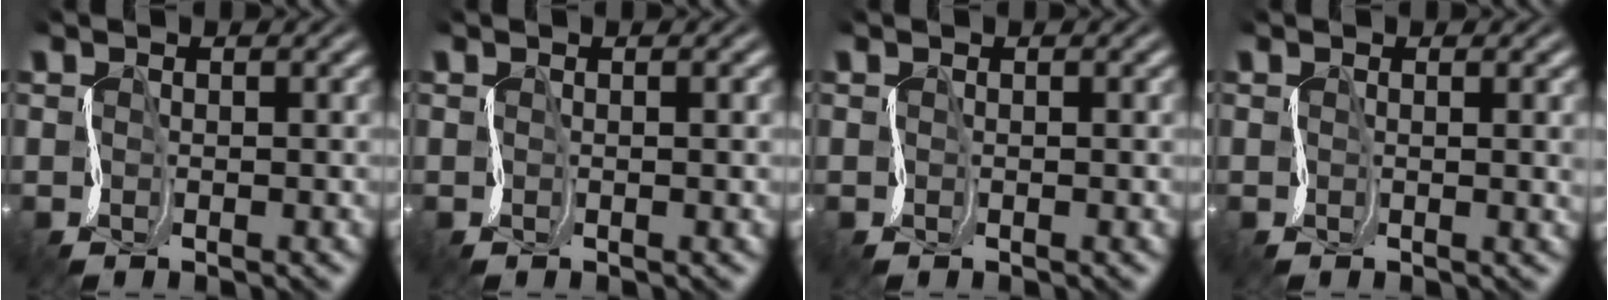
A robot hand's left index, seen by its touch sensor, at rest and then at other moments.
{"total": 1.1, "force": [0.6, 0.4, 0.9], "torque": [-0.011, 0.007, 0.003]}
{"total": 0.0}
{"total": 2.3, "force": [0.7, 0.9, 2.0], "torque": [-0.021, 0.012, 0.008]}